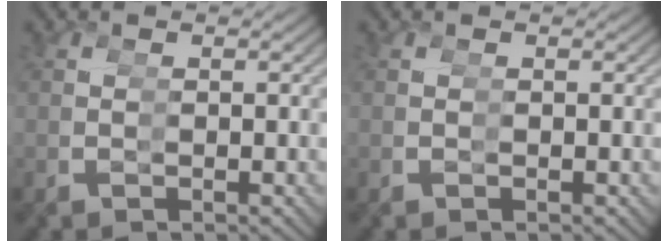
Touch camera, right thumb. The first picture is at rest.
{"total": 0.0}